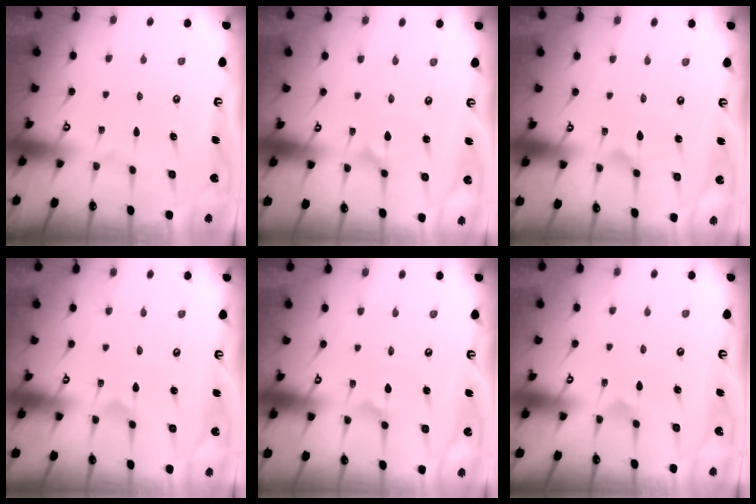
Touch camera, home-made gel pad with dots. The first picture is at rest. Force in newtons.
{"total": 1.4, "press": 1.3, "slide": 0.6}
{"total": 2.1, "press": 2.0, "slide": 0.3}
{"total": 0.5, "press": 0.5, "slide": 0.0}
{"total": 2.5, "press": 2.5, "slide": 0.2}
{"total": 3.9, "press": 3.9, "slide": 0.2}